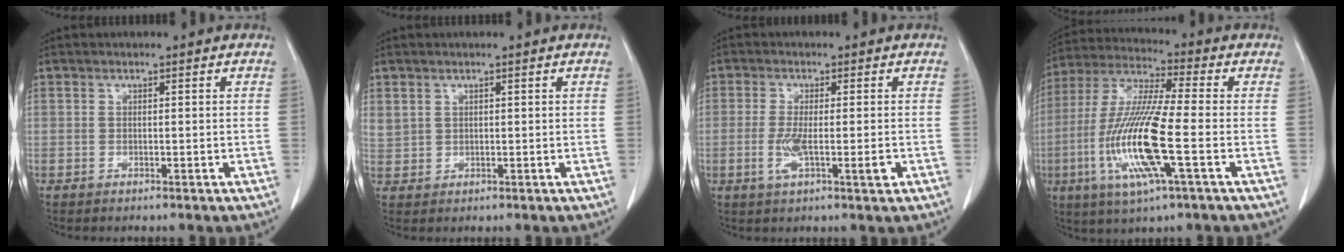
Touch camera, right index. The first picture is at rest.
{"total": 2.6, "force": [1.5, 1.9, 0.8], "torque": [-0.018, 0.008, 0.040]}
{"total": 5.5, "force": [-1.5, 1.0, 5.2], "torque": [-0.097, -0.007, -0.025]}
{"total": 15.5, "force": [-3.9, 1.0, 14.9], "torque": [-0.316, -0.015, -0.079]}